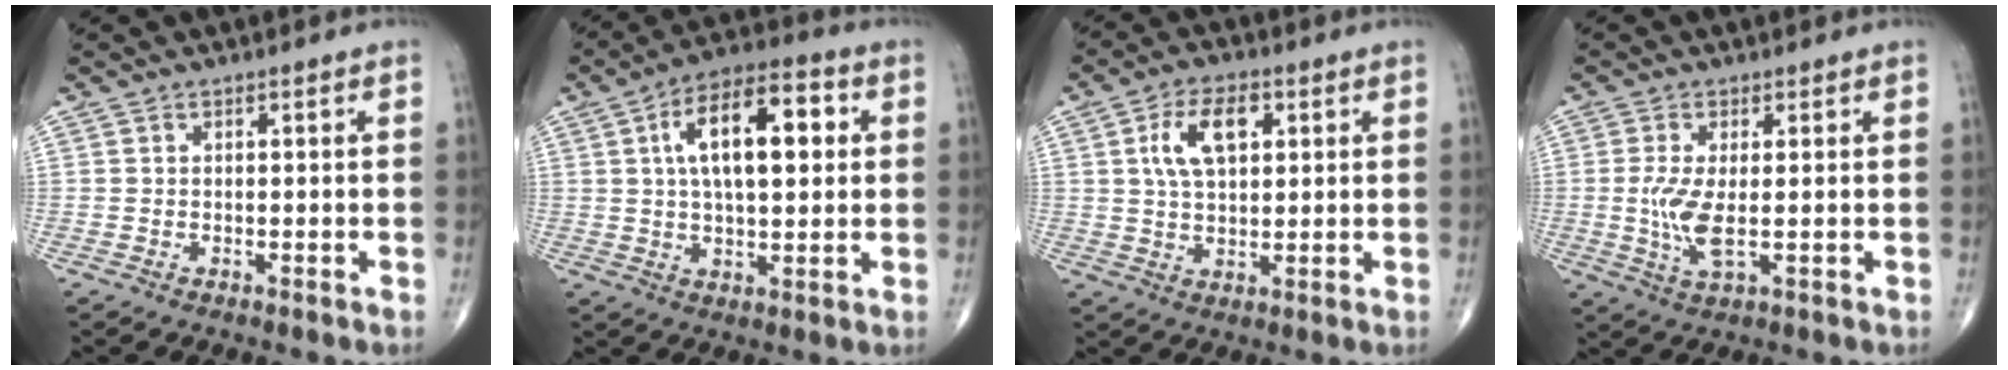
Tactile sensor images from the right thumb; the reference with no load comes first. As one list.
[{"total": 15.4, "force": [3.4, 7.0, 13.3], "torque": [-0.203, 0.016, 0.050]}, {"total": 9.1, "force": [2.7, 4.9, 7.2], "torque": [-0.120, 0.002, 0.048]}, {"total": 6.1, "force": [-0.2, 2.1, 5.8], "torque": [-0.134, -0.016, -0.003]}]